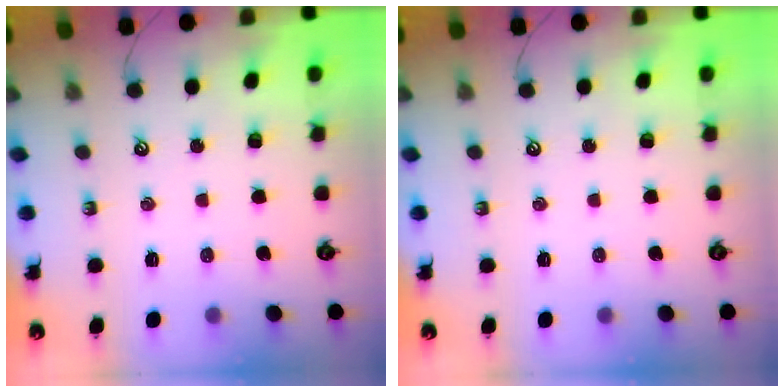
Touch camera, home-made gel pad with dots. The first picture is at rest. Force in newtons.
{"total": 0.0}